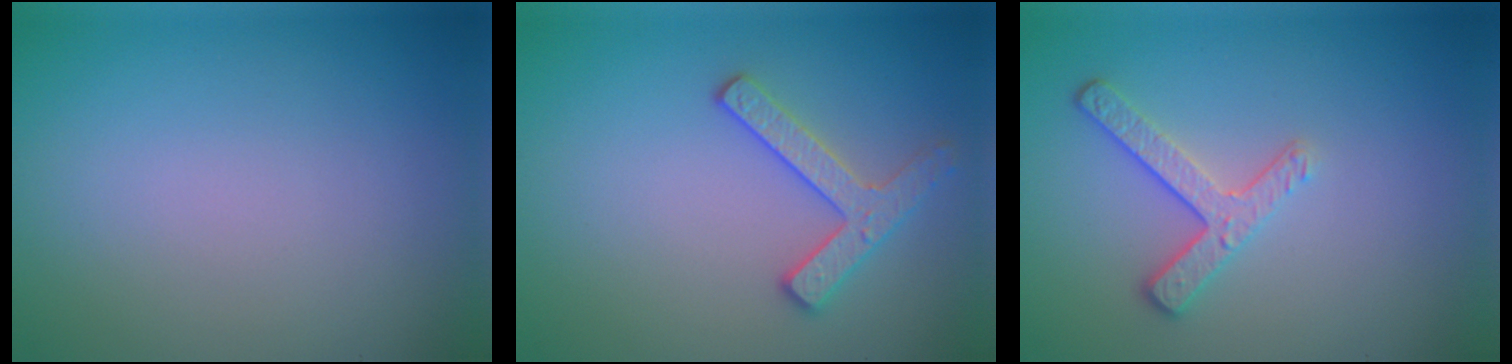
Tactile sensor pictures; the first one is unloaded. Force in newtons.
{"total": 2.5, "press": 2.5, "slide": 0.4}
{"total": 2.7, "press": 2.3, "slide": 1.5}